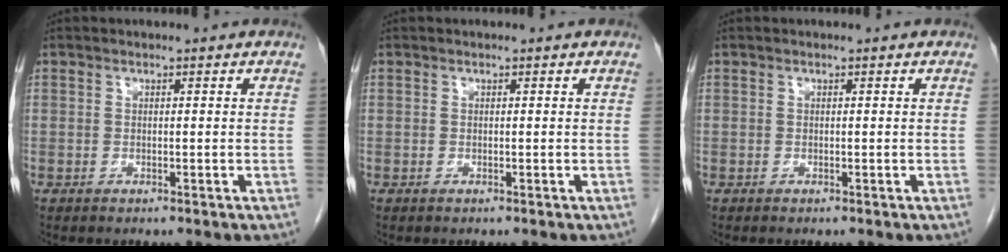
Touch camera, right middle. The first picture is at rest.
{"total": 0.0}
{"total": 0.0}